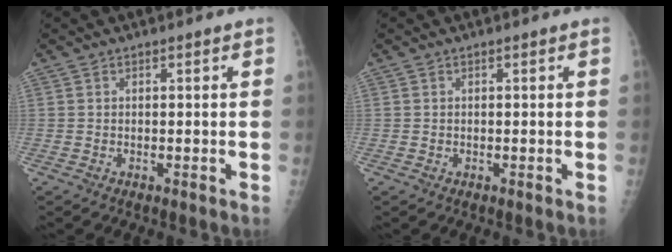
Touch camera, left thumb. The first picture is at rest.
{"total": 0.0}